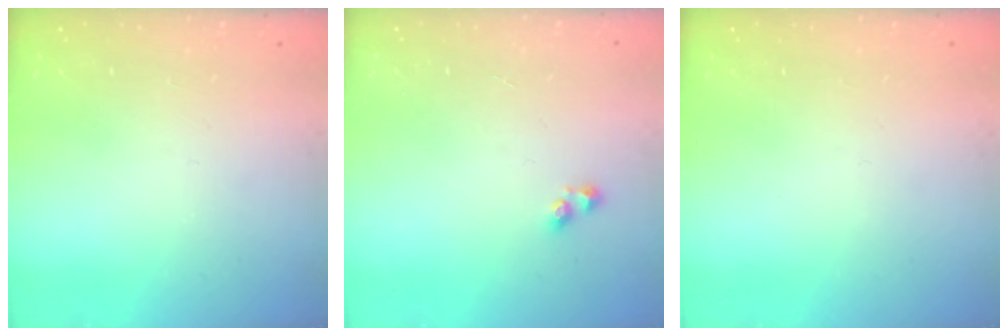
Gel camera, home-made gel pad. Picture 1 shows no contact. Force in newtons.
{"total": 2.5, "press": 2.2, "slide": 1.3}
{"total": 0.0}